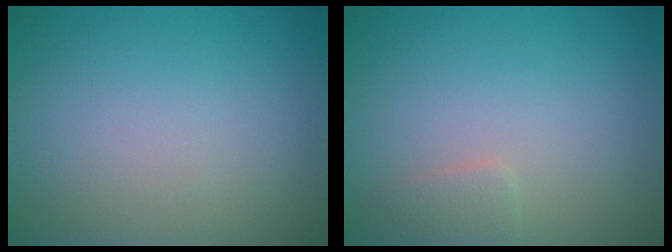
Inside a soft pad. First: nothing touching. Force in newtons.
{"total": 1.2, "press": 1.2, "slide": 0.0}